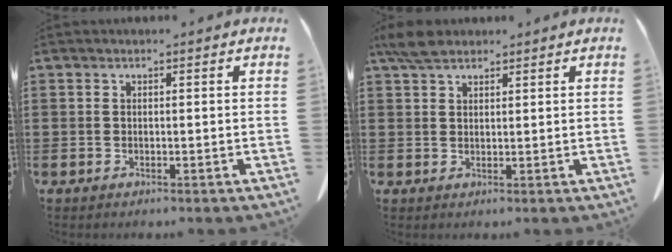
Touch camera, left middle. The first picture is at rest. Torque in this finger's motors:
{"motor_torque": [1.74, 0.39, 0.16, 0.13]}